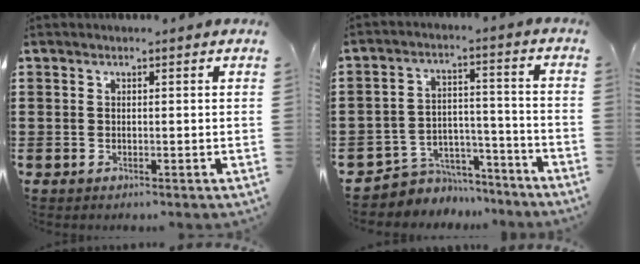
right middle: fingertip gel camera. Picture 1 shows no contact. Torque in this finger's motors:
{"motor_torque": [2.14, 0.00, 0.08, 0.01]}